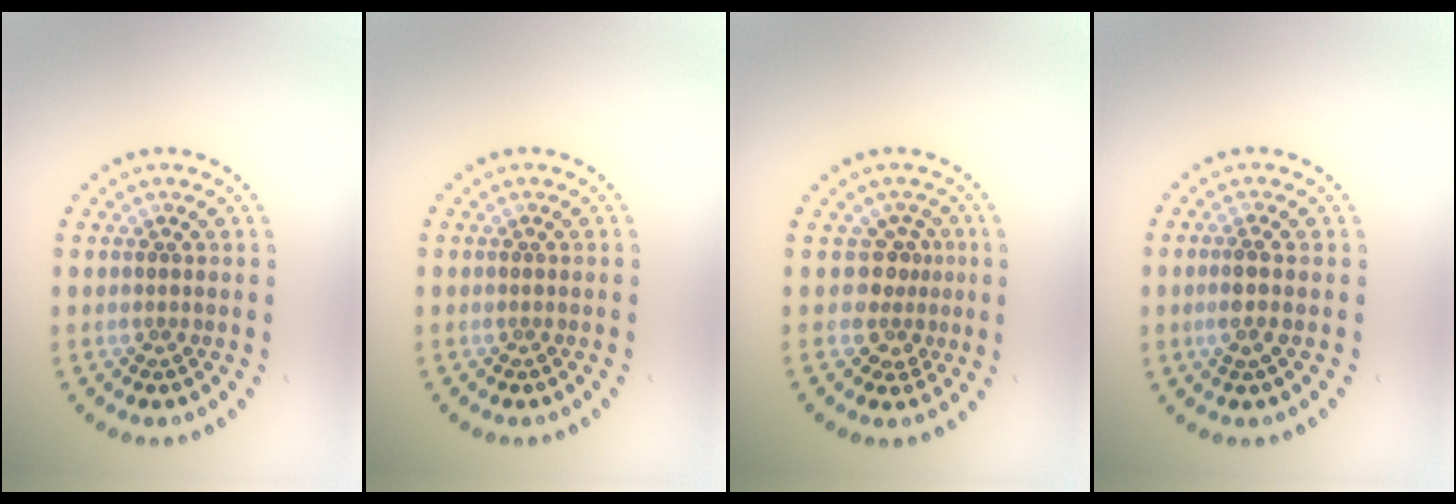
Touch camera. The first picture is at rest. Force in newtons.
{"total": 0.0}
{"total": 2.5, "press": 1.9, "slide": 1.7}
{"total": 1.2, "press": 0.9, "slide": 0.8}